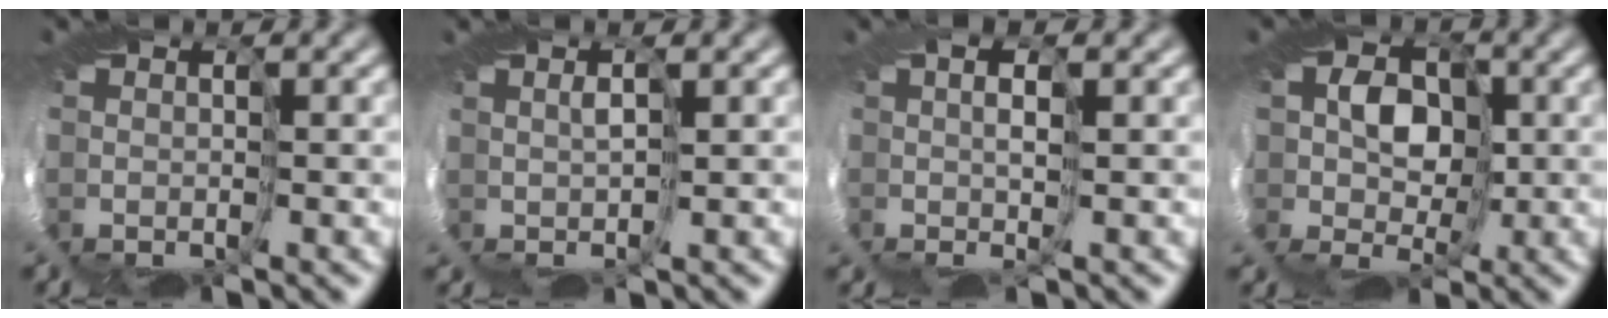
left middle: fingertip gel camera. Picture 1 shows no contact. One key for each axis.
{"total": 2.5, "fx": 0.7, "fy": -2.2, "fz": -0.9, "tx": 0.018, "ty": 0.017, "tz": 0.000}
{"total": 2.5, "fx": 0.3, "fy": -2.5, "fz": 0.0, "tx": 0.008, "ty": 0.008, "tz": -0.016}
{"total": 3.1, "fx": 0.5, "fy": 2.6, "fz": 1.7, "tx": -0.002, "ty": 0.013, "tz": -0.025}